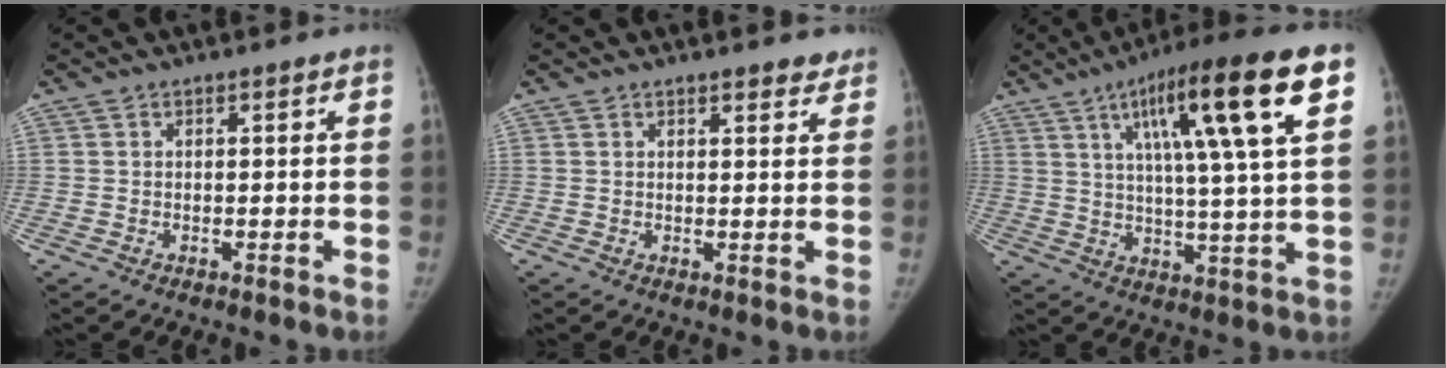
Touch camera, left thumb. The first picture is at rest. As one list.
[{"total": 3.7, "force": [3.1, 1.3, 1.4], "torque": [0.010, -0.012, 0.035]}, {"total": 18.9, "force": [7.8, 2.4, 17.0], "torque": [-0.259, -0.010, 0.115]}]